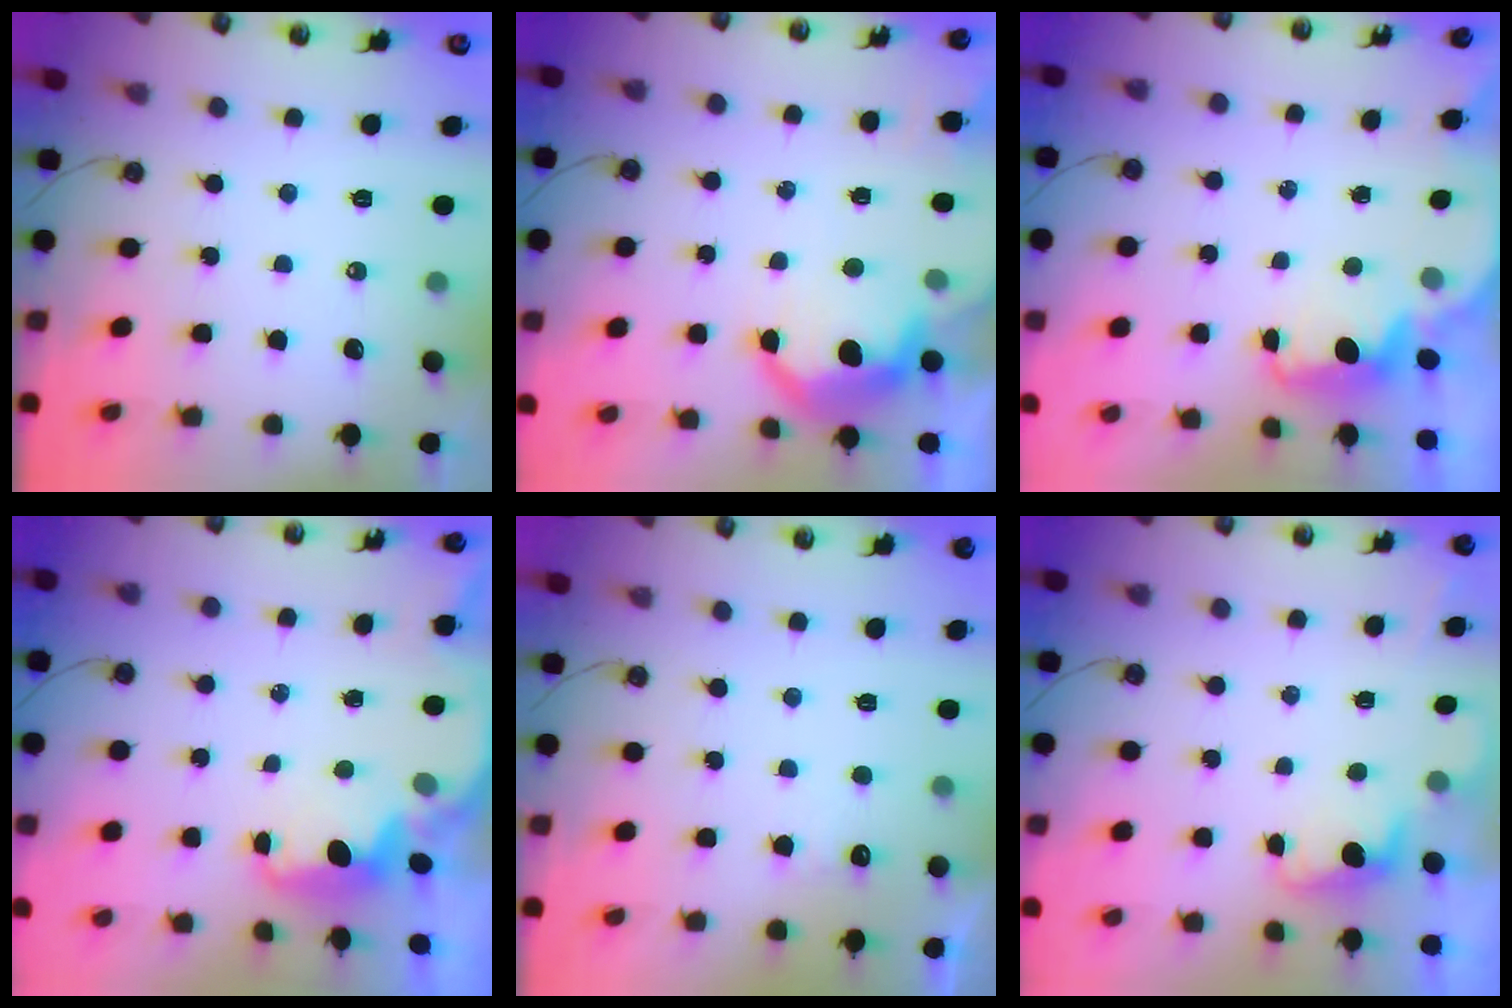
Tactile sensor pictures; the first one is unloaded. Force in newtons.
{"total": 9.3, "press": 9.3, "slide": 0.6}
{"total": 1.9, "press": 1.7, "slide": 0.7}
{"total": 2.2, "press": 2.1, "slide": 0.7}
{"total": 4.9, "press": 4.8, "slide": 1.3}
{"total": 0.9, "press": 0.6, "slide": 0.7}